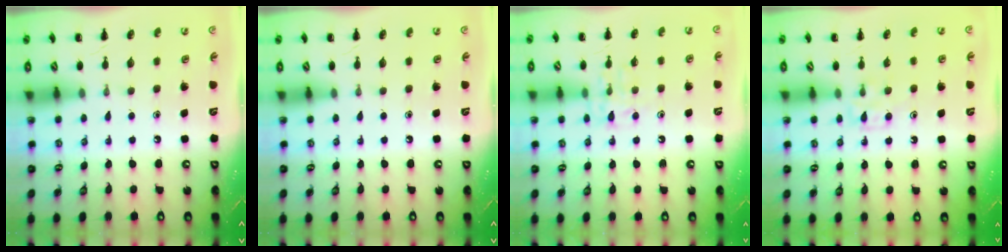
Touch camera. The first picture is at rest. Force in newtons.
{"total": 0.0}
{"total": 8.5, "press": 8.4, "slide": 0.8}
{"total": 5.4, "press": 5.2, "slide": 1.5}